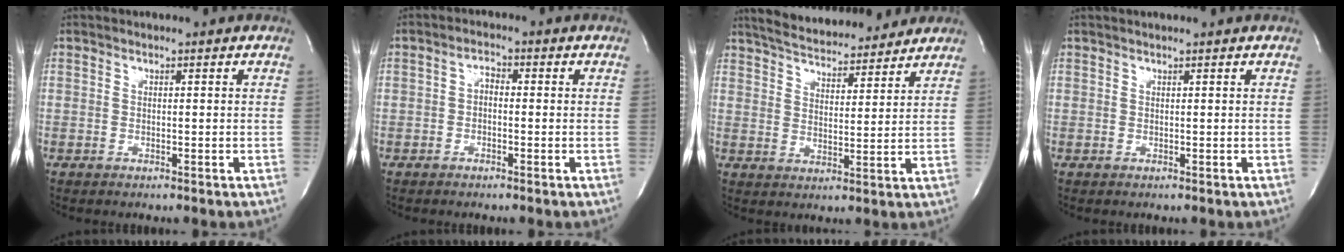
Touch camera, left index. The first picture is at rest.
{"total": 1.9, "force": [-0.3, 1.1, 1.5], "torque": [-0.020, 0.007, -0.009]}
{"total": 16.1, "force": [14.6, 3.6, 5.7], "torque": [-0.094, 0.017, 0.214]}
{"total": 1.6, "force": [1.4, 0.0, 0.7], "torque": [-0.011, 0.015, 0.019]}